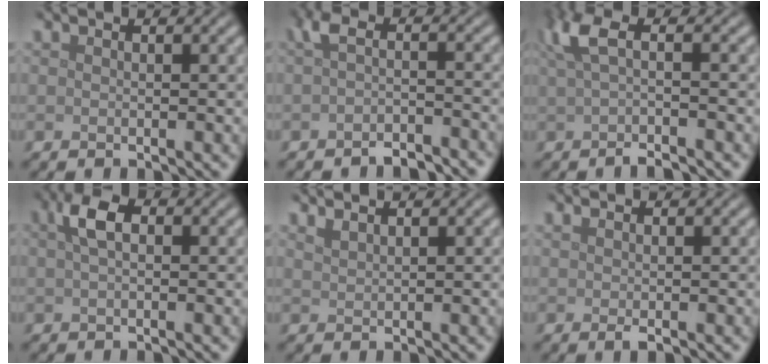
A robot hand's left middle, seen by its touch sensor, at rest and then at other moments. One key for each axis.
{"total": 3.0, "fx": -1.8, "fy": 1.3, "fz": 2.0, "tx": -0.035, "ty": -0.005, "tz": -0.038}
{"total": 4.0, "fx": 0.0, "fy": 1.1, "fz": 3.8, "tx": -0.070, "ty": 0.005, "tz": -0.003}
{"total": 2.6, "fx": 0.7, "fy": 1.3, "fz": 2.2, "tx": -0.041, "ty": 0.009, "tz": 0.009}
{"total": 1.1, "fx": 1.0, "fy": 0.3, "fz": 0.4, "tx": -0.005, "ty": 0.001, "tz": 0.019}
{"total": 1.0, "fx": 0.2, "fy": 0.3, "fz": 1.0, "tx": -0.018, "ty": 0.003, "tz": 0.003}